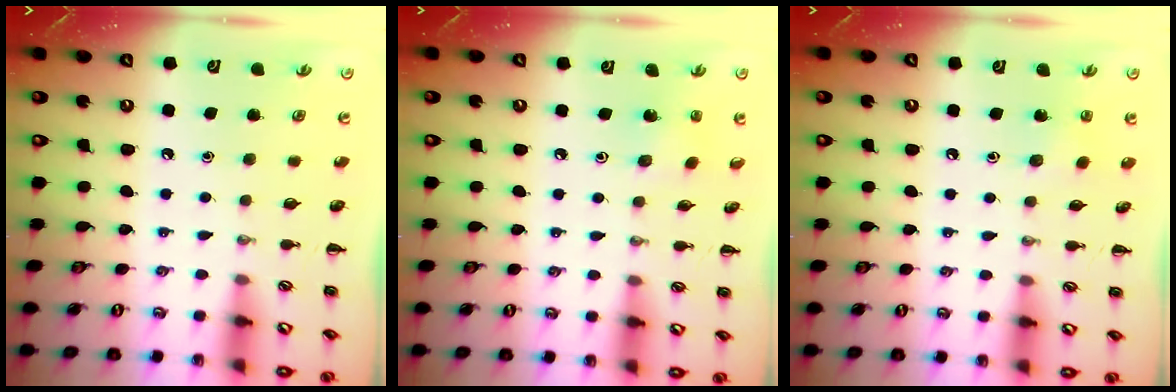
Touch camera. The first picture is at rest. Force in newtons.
{"total": 1.8, "press": 1.6, "slide": 0.7}
{"total": 2.6, "press": 2.5, "slide": 0.7}